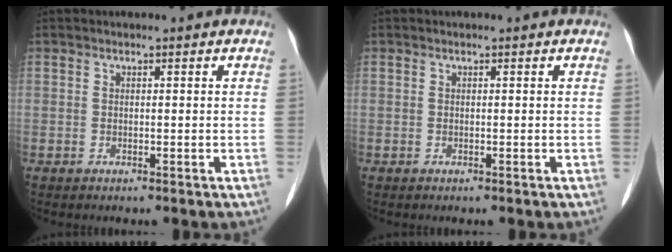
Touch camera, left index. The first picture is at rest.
{"total": 0.0}